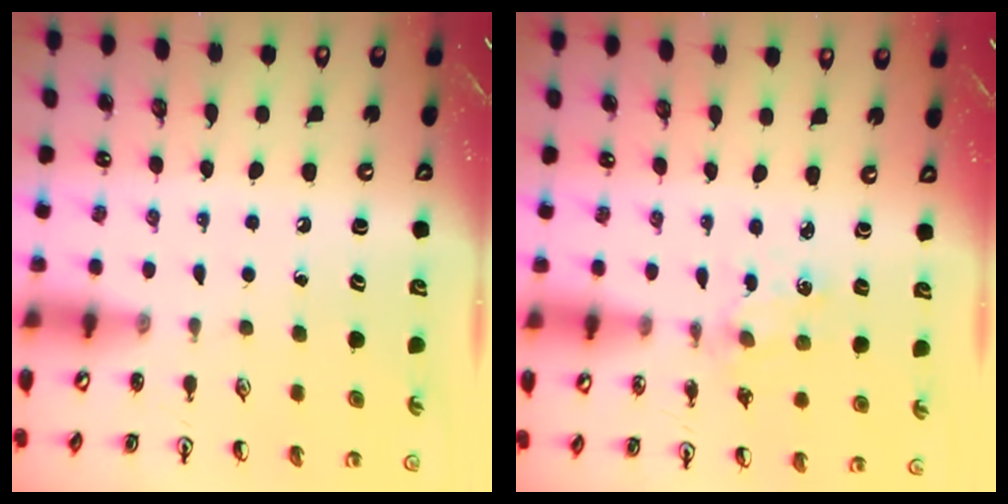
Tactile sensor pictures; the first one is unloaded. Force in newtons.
{"total": 2.0, "press": 1.9, "slide": 0.4}